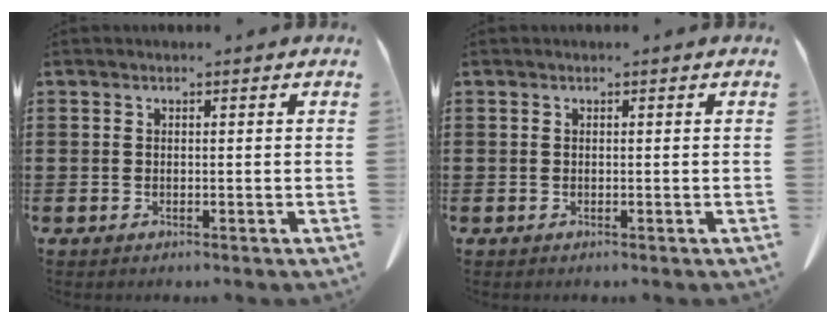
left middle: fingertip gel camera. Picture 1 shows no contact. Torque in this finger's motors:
{"motor_torque": [-0.35, -0.36, 0.05, 0.01]}